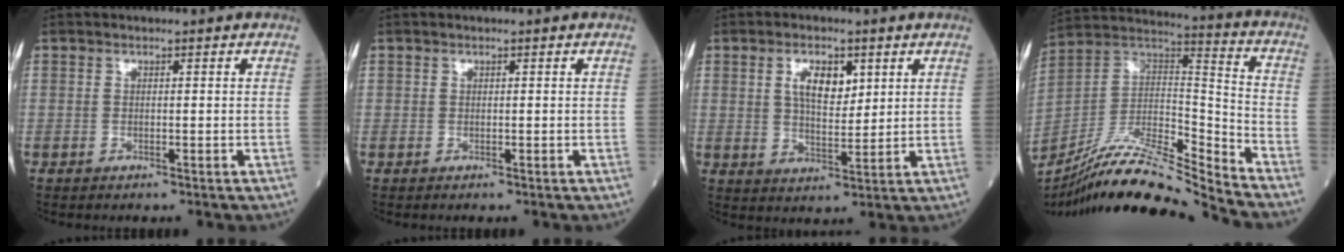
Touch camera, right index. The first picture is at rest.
{"total": 0.0}
{"total": 6.0, "force": [2.4, 2.7, 4.8], "torque": [-0.087, 0.004, 0.046]}
{"total": 18.7, "force": [-17.1, -0.6, 7.5], "torque": [-0.144, 0.025, -0.312]}